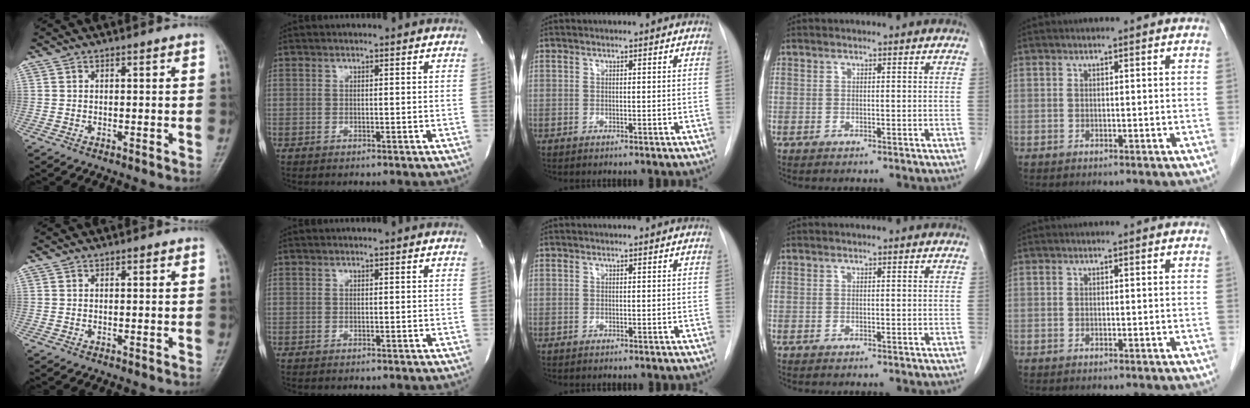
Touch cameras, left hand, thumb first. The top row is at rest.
{}